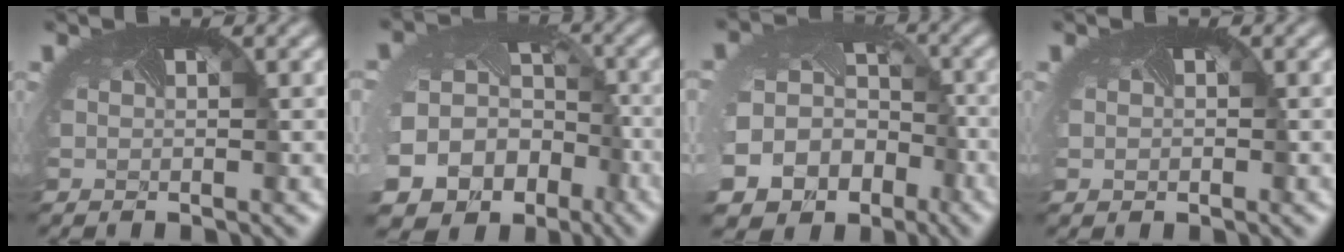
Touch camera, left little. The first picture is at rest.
{"total": 21.4, "force": [-8.7, 17.6, 8.5], "torque": [-0.179, -0.077, -0.131]}
{"total": 19.4, "force": [-7.9, 16.0, 7.7], "torque": [-0.183, -0.076, -0.111]}
{"total": 1.1, "force": [0.1, 1.0, 0.3], "torque": [0.000, 0.002, -0.001]}